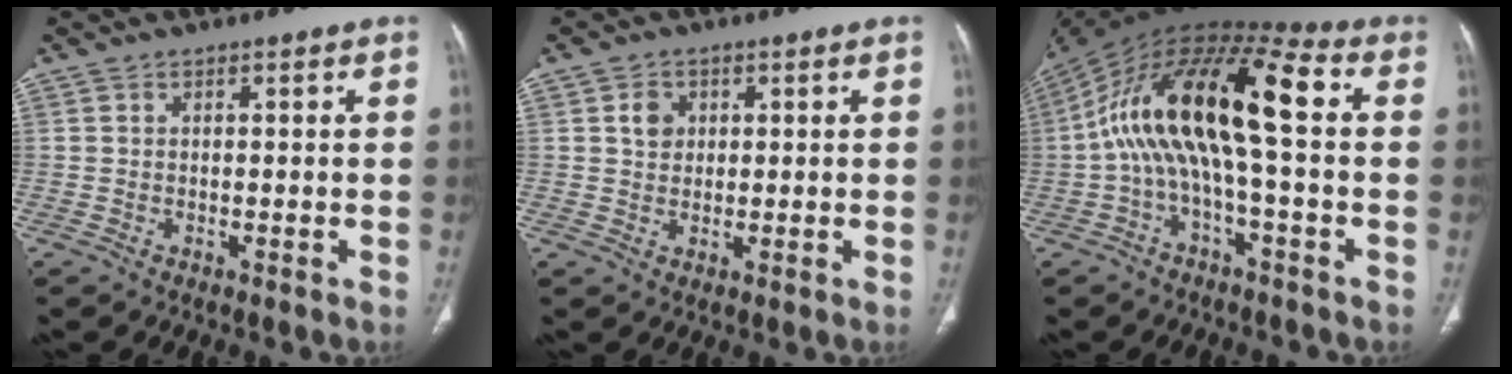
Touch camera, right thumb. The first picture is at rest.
{"total": 3.3, "force": [1.0, 2.7, 1.5], "torque": [-0.013, -0.002, 0.017]}
{"total": 18.5, "force": [0.0, 6.3, 17.3], "torque": [-0.315, 0.057, -0.013]}